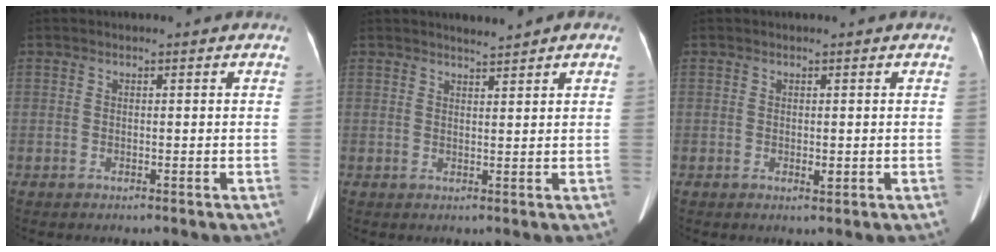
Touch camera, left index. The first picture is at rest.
{"total": 1.7, "force": [1.6, -0.4, 0.3], "torque": [-0.005, 0.002, 0.031]}
{"total": 1.1, "force": [0.3, 0.5, 0.9], "torque": [-0.013, -0.003, 0.008]}